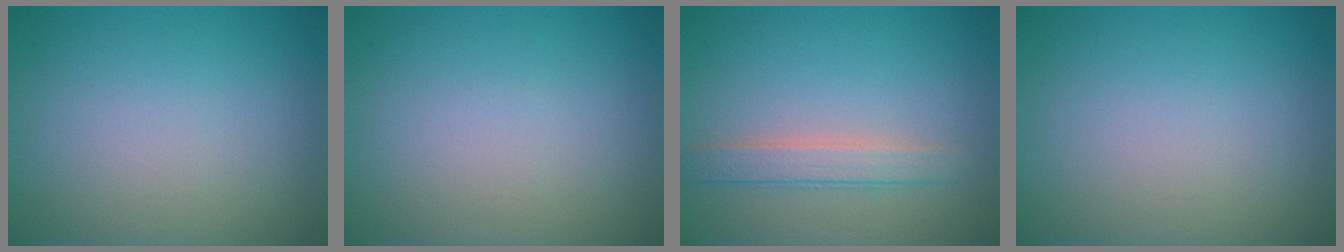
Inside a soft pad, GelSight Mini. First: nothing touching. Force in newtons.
{"total": 0.0}
{"total": 2.4, "press": 2.4, "slide": 0.1}
{"total": 0.0}